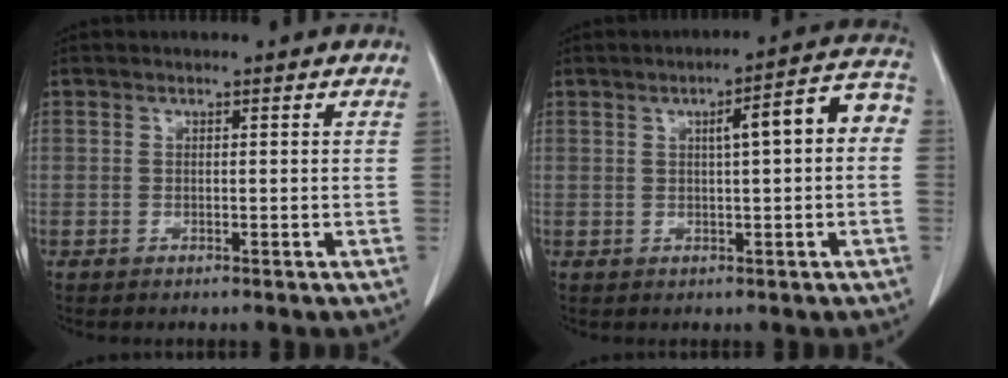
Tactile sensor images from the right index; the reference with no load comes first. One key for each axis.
{"total": 7.8, "fx": 1.0, "fy": 1.2, "fz": 7.6, "tx": -0.100, "ty": 0.029, "tz": 0.008}